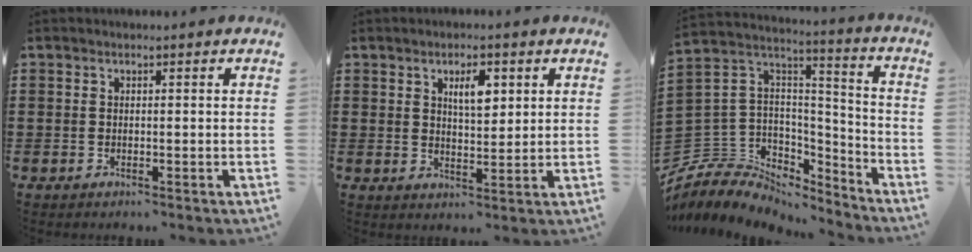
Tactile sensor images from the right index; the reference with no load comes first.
{"total": 4.4, "force": [1.9, 1.6, 3.6], "torque": [-0.061, 0.001, 0.027]}
{"total": 7.0, "force": [-4.6, 5.3, 0.5], "torque": [-0.052, -0.015, -0.092]}